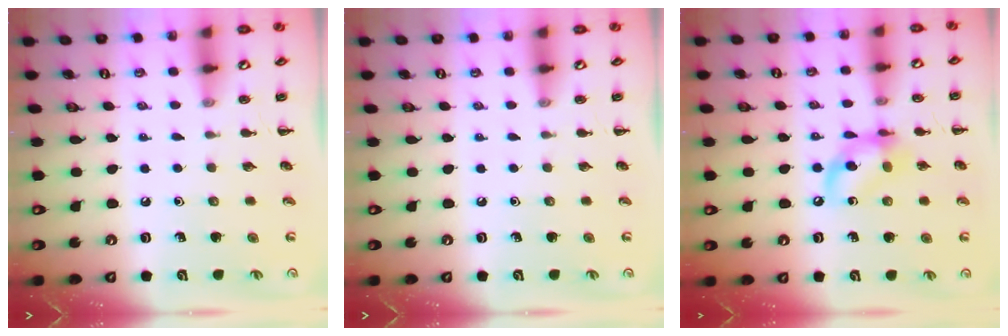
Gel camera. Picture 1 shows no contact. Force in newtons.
{"total": 0.0}
{"total": 11.8, "press": 11.6, "slide": 2.4}